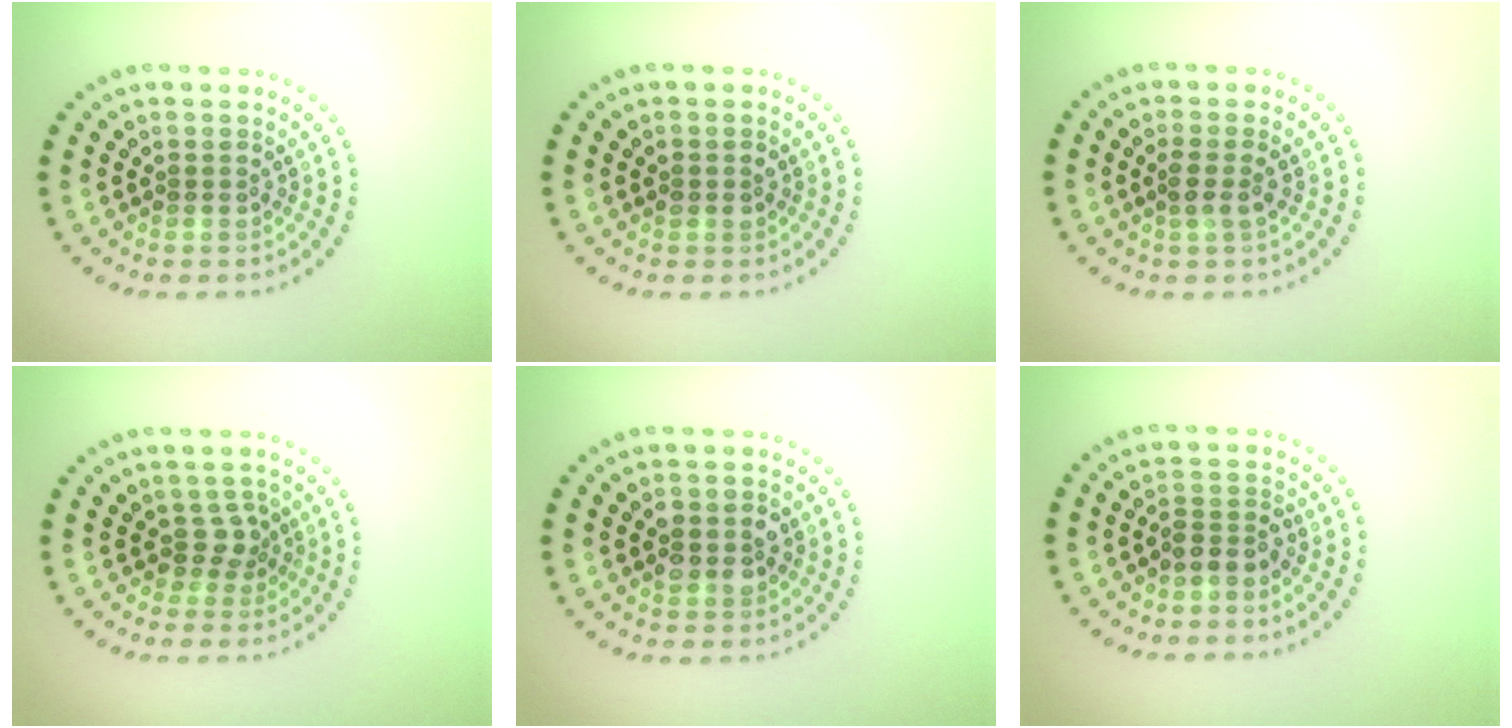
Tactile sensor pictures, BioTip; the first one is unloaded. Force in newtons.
{"total": 1.1, "press": 1.1, "slide": 0.2}
{"total": 1.5, "press": 1.2, "slide": 0.9}
{"total": 2.0, "press": 1.5, "slide": 1.3}
{"total": 2.9, "press": 2.9, "slide": 0.3}
{"total": 2.1, "press": 1.7, "slide": 1.2}